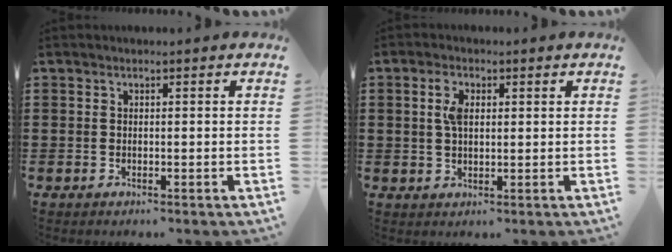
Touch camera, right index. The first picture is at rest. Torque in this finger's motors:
{"motor_torque": [0.10, -0.06, 0.33, 0.04]}